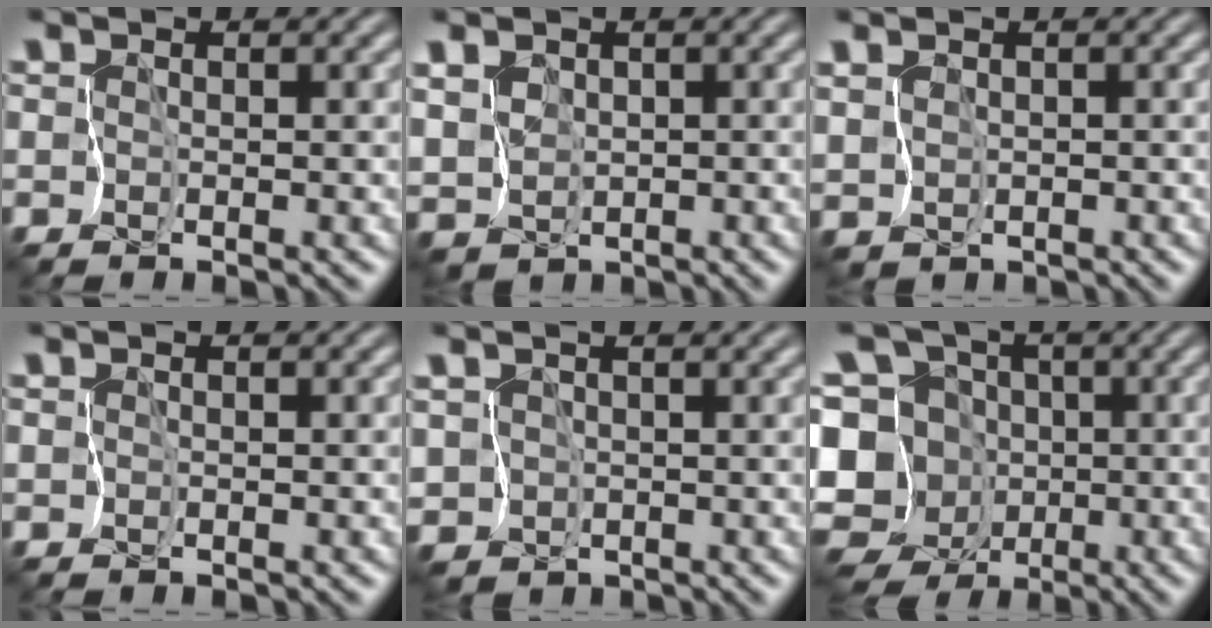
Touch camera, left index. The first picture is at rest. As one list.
[{"total": 2.8, "force": [0.5, 2.5, 1.1], "torque": [-0.046, 0.008, 0.007]}, {"total": 0.7, "force": [0.2, 0.6, 0.0], "torque": [-0.011, -0.001, 0.008]}, {"total": 0.0}, {"total": 1.4, "force": [0.2, 1.4, 0.3], "torque": [-0.013, 0.005, 0.004]}, {"total": 9.9, "force": [-3.3, 8.3, 4.2], "torque": [-0.104, 0.016, -0.067]}]